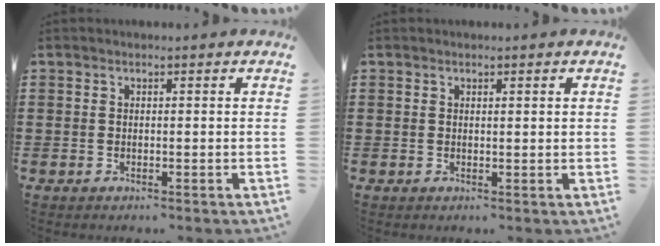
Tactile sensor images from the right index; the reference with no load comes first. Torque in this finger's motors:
{"motor_torque": [-0.14, 0.10, 0.00, -0.01]}